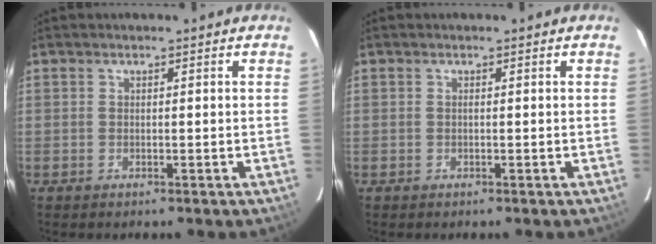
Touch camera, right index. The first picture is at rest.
{"total": 0.0}